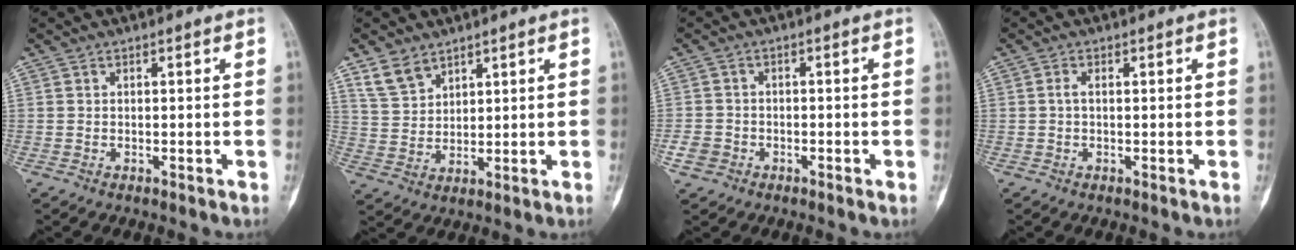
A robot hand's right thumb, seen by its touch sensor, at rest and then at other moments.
{"total": 6.0, "force": [4.3, 3.6, 2.0], "torque": [-0.027, -0.020, 0.094]}
{"total": 3.0, "force": [-1.4, 2.5, 0.9], "torque": [-0.011, 0.008, -0.029]}
{"total": 1.1, "force": [0.1, 0.5, 1.0], "torque": [-0.021, 0.002, 0.001]}